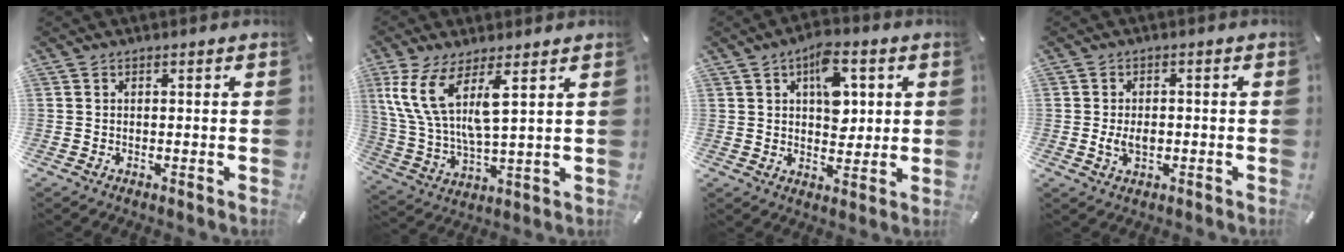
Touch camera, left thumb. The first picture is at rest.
{"total": 11.2, "force": [6.4, 3.5, 8.5], "torque": [-0.211, -0.027, 0.112]}
{"total": 10.5, "force": [3.3, 6.6, 7.5], "torque": [-0.088, -0.007, 0.053]}
{"total": 4.9, "force": [-0.8, 3.3, 3.6], "torque": [-0.069, -0.002, -0.018]}